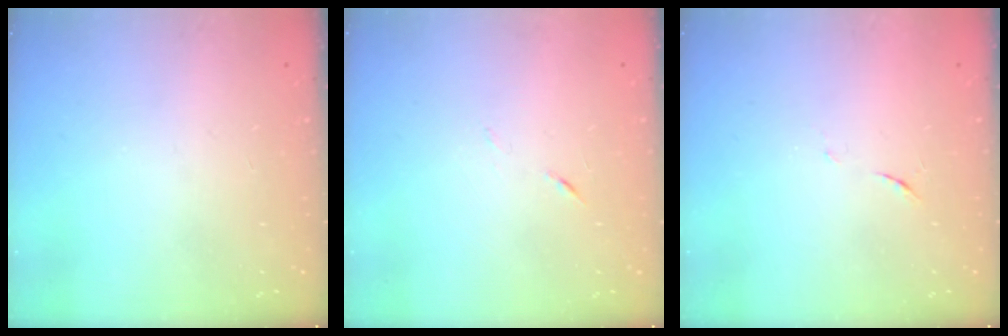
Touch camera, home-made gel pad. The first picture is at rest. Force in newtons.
{"total": 4.0, "press": 3.9, "slide": 0.8}
{"total": 4.3, "press": 4.1, "slide": 1.2}